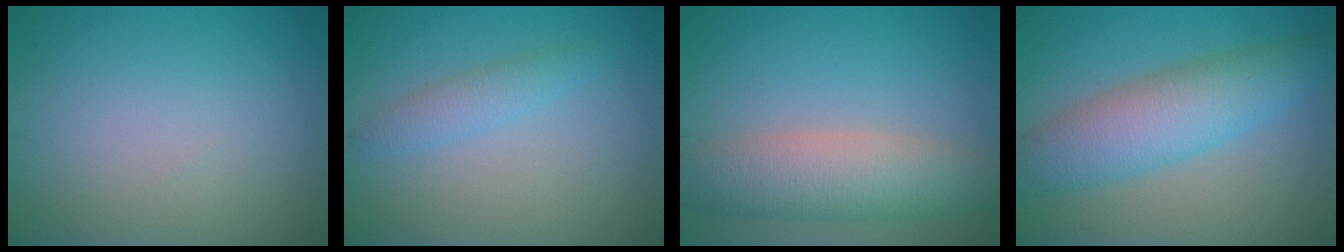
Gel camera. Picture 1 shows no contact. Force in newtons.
{"total": 2.0, "press": 2.0, "slide": 0.1}
{"total": 6.0, "press": 6.0, "slide": 0.4}
{"total": 6.5, "press": 6.5, "slide": 0.0}